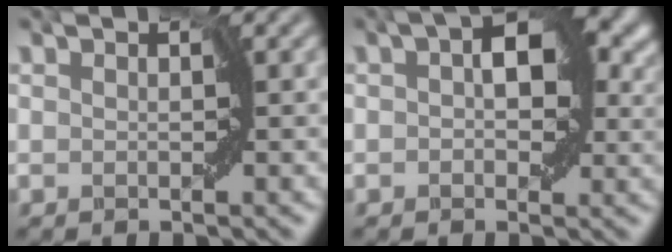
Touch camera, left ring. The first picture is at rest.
{"total": 7.3, "force": [2.2, 3.9, 5.7], "torque": [-0.072, 0.014, 0.021]}